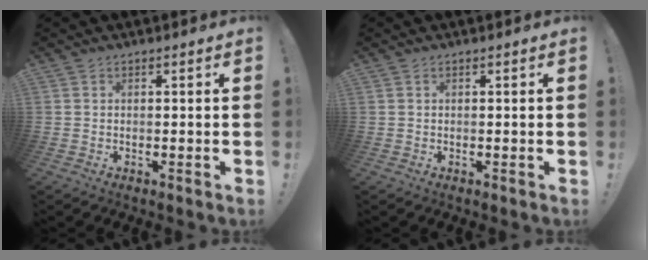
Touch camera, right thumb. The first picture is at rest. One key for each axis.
{"total": 0.0}